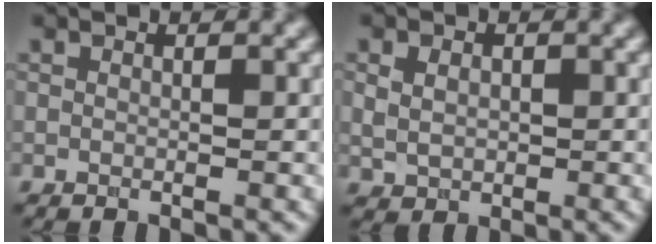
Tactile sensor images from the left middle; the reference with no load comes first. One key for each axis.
{"total": 2.4, "fx": 0.4, "fy": 1.9, "fz": 1.4, "tx": -0.028, "ty": -0.001, "tz": 0.015}